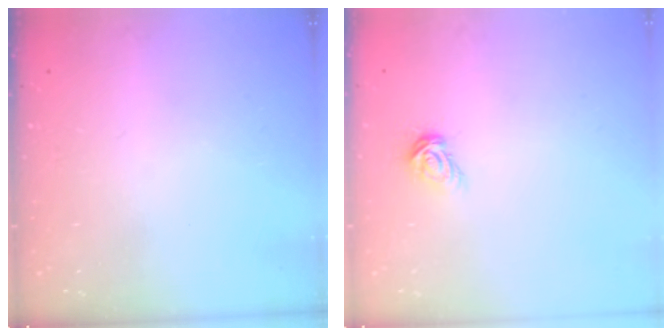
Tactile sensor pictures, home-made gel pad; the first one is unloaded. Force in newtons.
{"total": 5.0, "press": 5.0, "slide": 0.5}